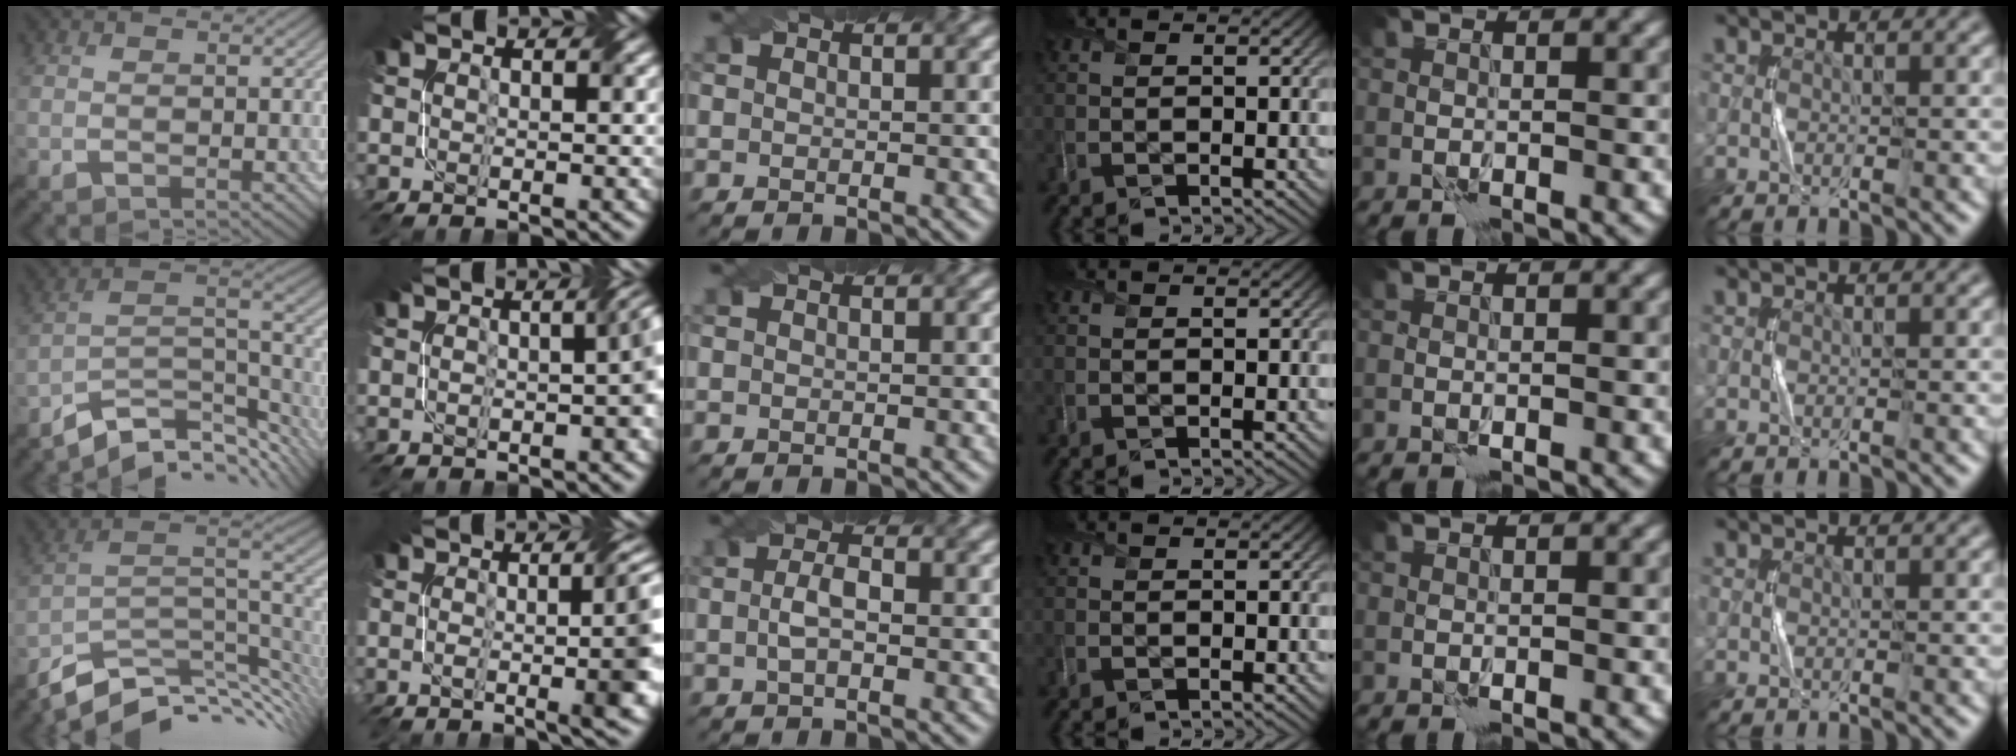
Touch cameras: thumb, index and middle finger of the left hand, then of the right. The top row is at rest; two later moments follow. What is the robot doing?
{"motion": "twist", "object": "screw"}